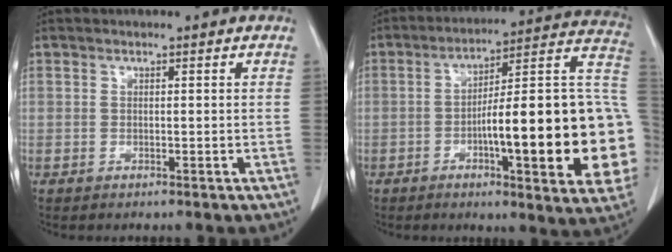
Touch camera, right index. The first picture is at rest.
{"total": 26.6, "force": [-4.5, 3.8, 26.0], "torque": [-0.266, 0.021, -0.064]}